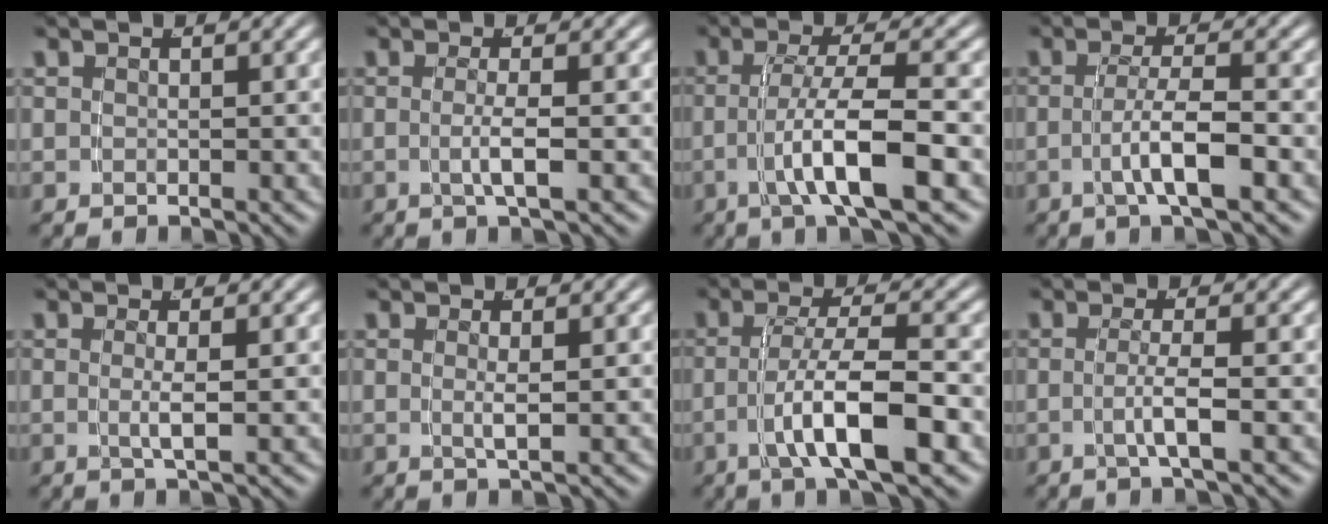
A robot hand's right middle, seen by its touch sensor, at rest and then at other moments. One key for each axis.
{"total": 2.0, "fx": -0.6, "fy": -0.7, "fz": 1.8, "tx": -0.036, "ty": -0.008, "tz": -0.006}
{"total": 5.7, "fx": -1.8, "fy": 0.5, "fz": 5.3, "tx": -0.093, "ty": -0.003, "tz": -0.030}
{"total": 3.6, "fx": -1.3, "fy": -0.1, "fz": 3.4, "tx": -0.054, "ty": -0.002, "tz": -0.019}
{"total": 1.8, "fx": -0.2, "fy": -0.7, "fz": 1.6, "tx": -0.033, "ty": -0.009, "tz": 0.001}
{"total": 1.4, "fx": 0.1, "fy": -0.6, "fz": 1.2, "tx": -0.025, "ty": -0.007, "tz": 0.005}
{"total": 6.1, "fx": -2.1, "fy": 0.9, "fz": 5.7, "tx": -0.094, "ty": -0.002, "tz": -0.034}
{"total": 2.3, "fx": -0.8, "fy": -0.8, "fz": 1.9, "tx": -0.036, "ty": -0.005, "tz": -0.013}